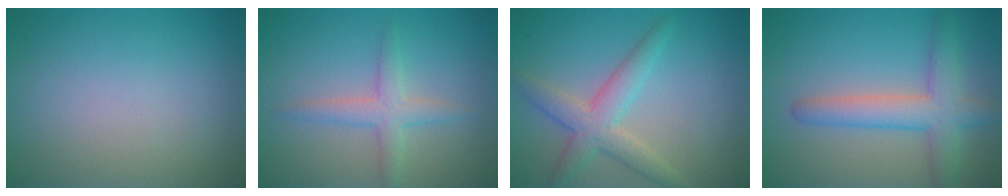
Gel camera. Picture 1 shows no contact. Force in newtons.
{"total": 2.7, "press": 2.7, "slide": 0.1}
{"total": 4.1, "press": 4.1, "slide": 0.1}
{"total": 4.7, "press": 4.7, "slide": 0.2}